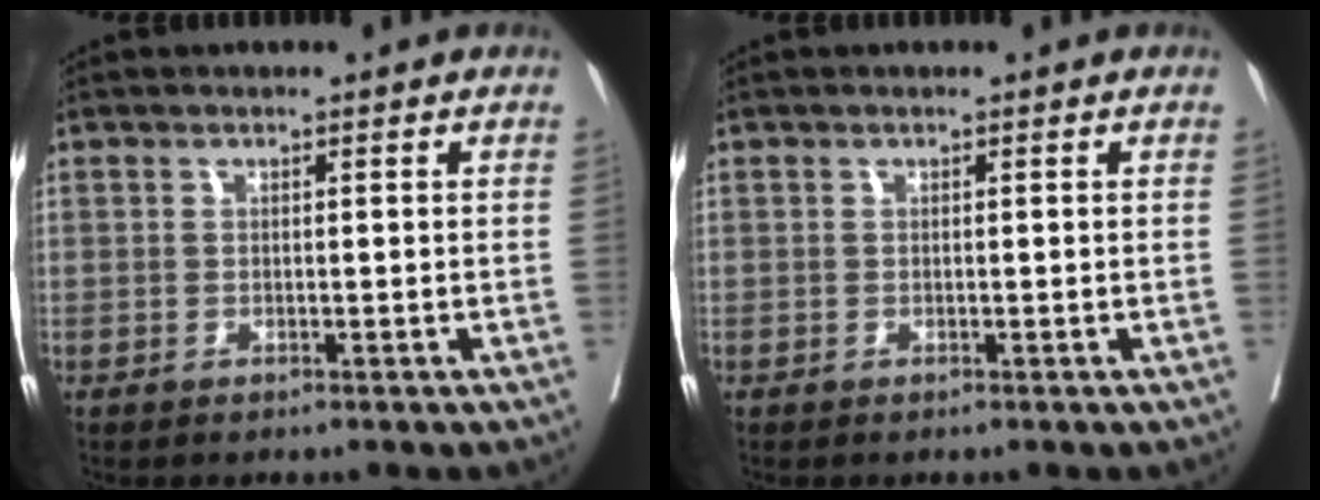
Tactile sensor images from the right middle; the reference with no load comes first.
{"total": 0.0}